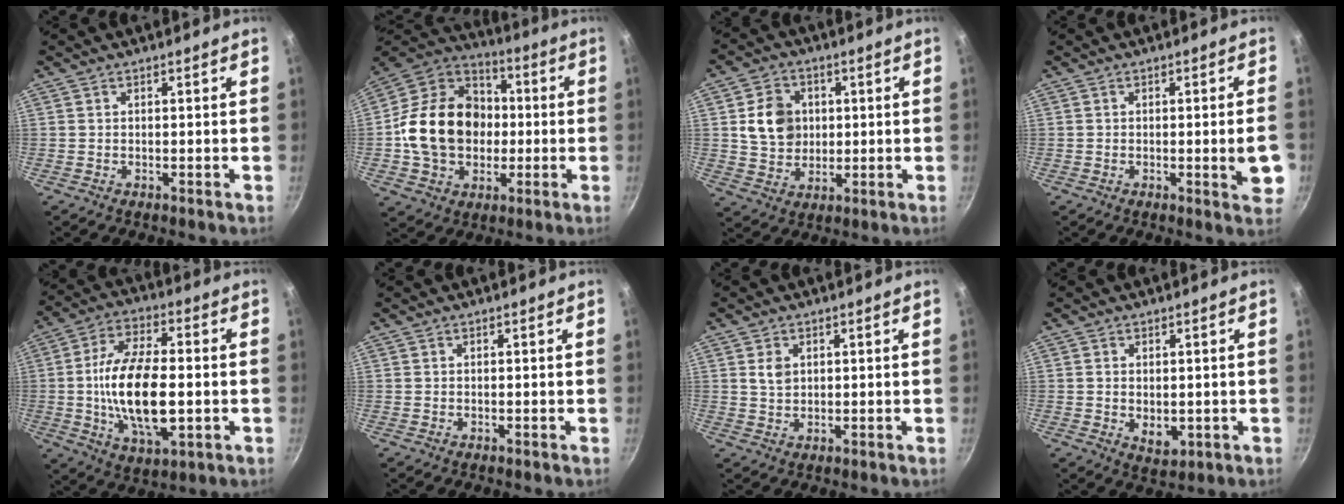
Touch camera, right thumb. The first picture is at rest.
{"total": 20.7, "force": [-0.8, 16.4, 12.6], "torque": [-0.187, 0.039, -0.018]}
{"total": 9.6, "force": [1.6, 8.0, 5.0], "torque": [-0.058, 0.000, 0.030]}
{"total": 5.8, "force": [-1.0, 1.1, 5.6], "torque": [-0.065, -0.002, -0.013]}
{"total": 18.1, "force": [-1.6, 8.6, 15.8], "torque": [-0.280, 0.013, -0.031]}
{"total": 0.0}
{"total": 3.1, "force": [1.0, 2.2, 1.9], "torque": [-0.028, -0.005, 0.022]}
{"total": 4.4, "force": [-0.3, 2.9, 3.2], "torque": [-0.050, -0.012, 0.003]}